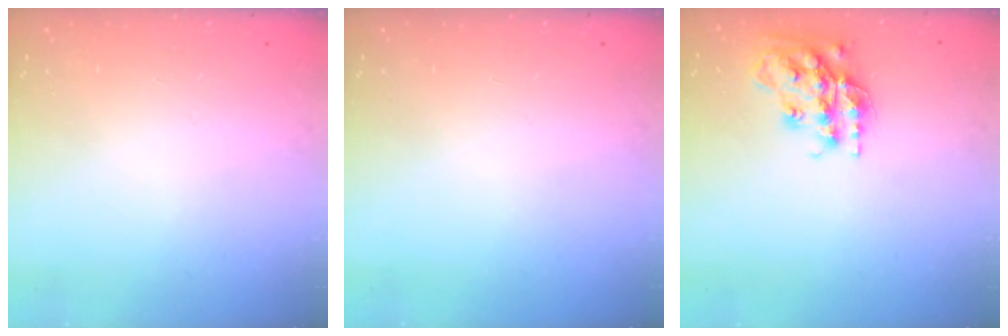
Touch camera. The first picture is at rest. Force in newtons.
{"total": 0.0}
{"total": 17.6, "press": 17.5, "slide": 1.3}